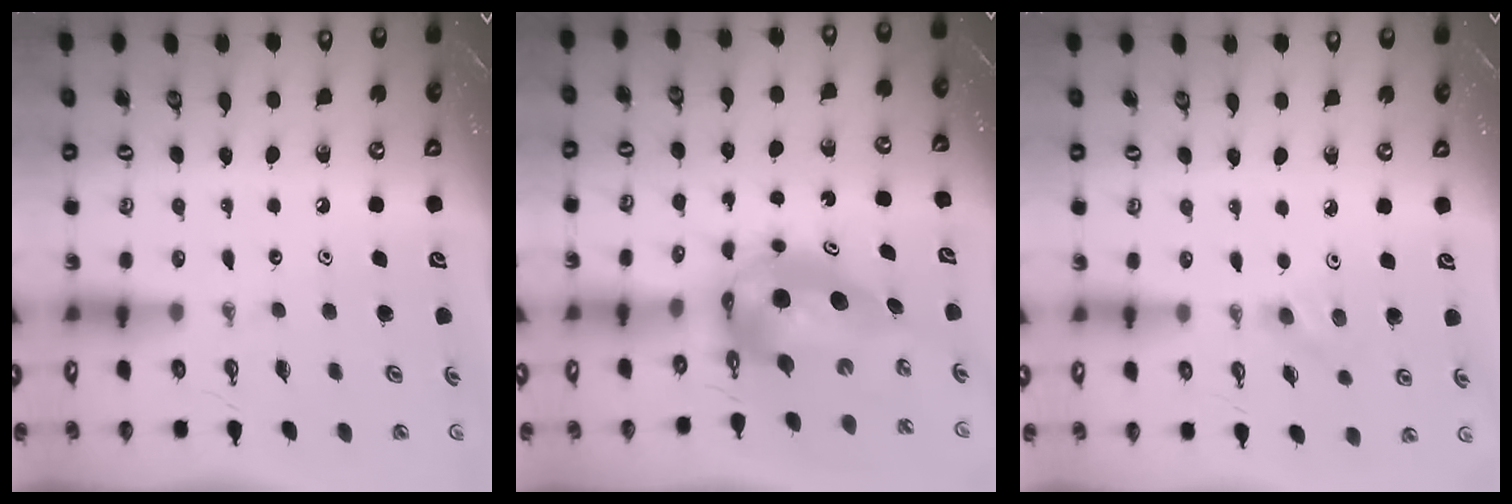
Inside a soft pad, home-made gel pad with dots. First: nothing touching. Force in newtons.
{"total": 8.3, "press": 8.2, "slide": 0.9}
{"total": 3.8, "press": 3.8, "slide": 0.5}